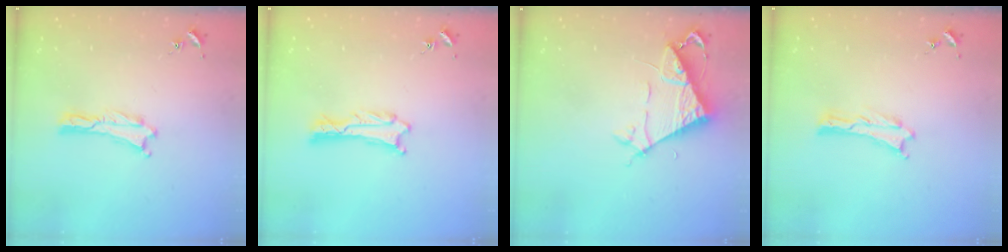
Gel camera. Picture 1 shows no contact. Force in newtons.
{"total": 0.9, "press": 0.8, "slide": 0.1}
{"total": 7.1, "press": 7.0, "slide": 0.5}
{"total": 0.0}